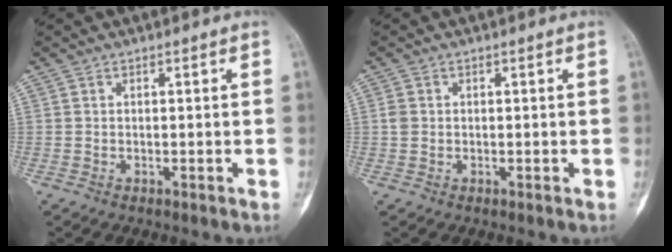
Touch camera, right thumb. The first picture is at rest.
{"total": 1.5, "force": [0.1, 1.3, 0.7], "torque": [-0.016, 0.001, 0.002]}